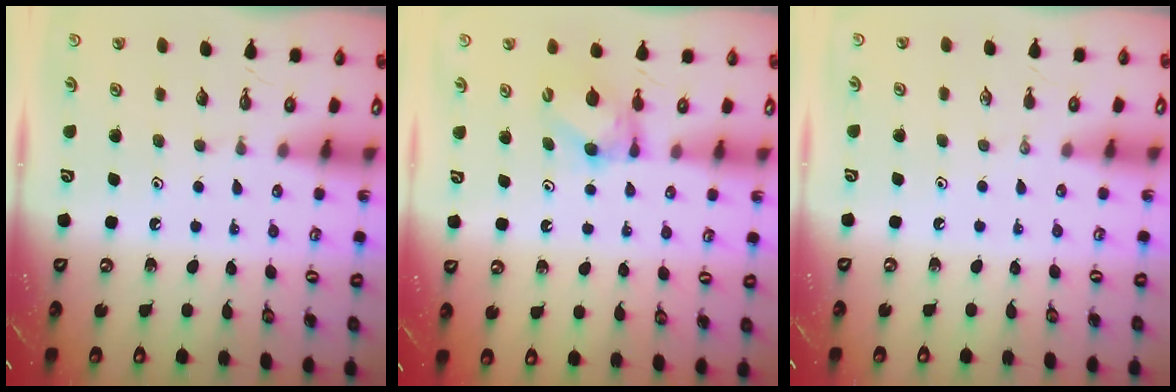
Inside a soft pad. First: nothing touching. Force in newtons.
{"total": 7.1, "press": 7.1, "slide": 0.1}
{"total": 0.0}